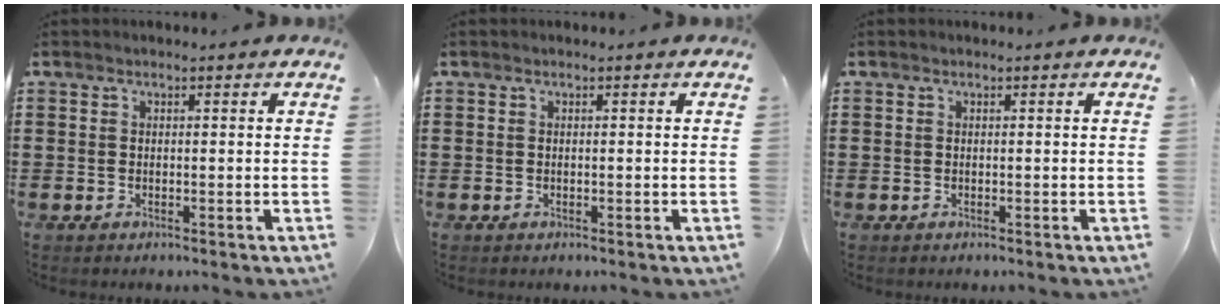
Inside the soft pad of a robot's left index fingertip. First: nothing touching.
{"total": 0.0}
{"total": 0.0}